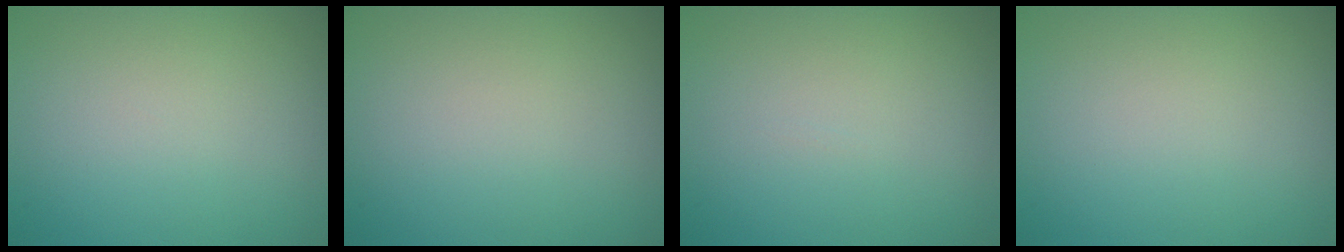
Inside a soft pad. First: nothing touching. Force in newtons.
{"total": 0.0}
{"total": 0.0}
{"total": 0.0}